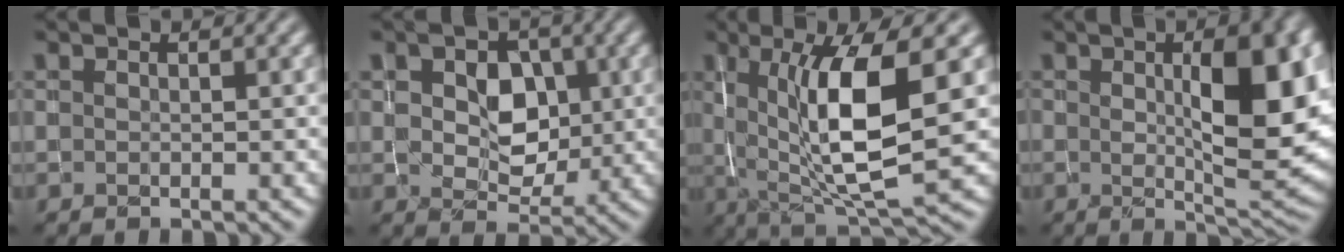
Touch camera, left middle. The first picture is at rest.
{"total": 4.8, "force": [0.7, 3.6, 3.2], "torque": [-0.053, -0.010, 0.008]}
{"total": 9.6, "force": [1.0, 2.6, 9.1], "torque": [-0.151, -0.009, 0.024]}
{"total": 9.2, "force": [1.4, 3.1, 8.5], "torque": [-0.117, -0.003, 0.028]}